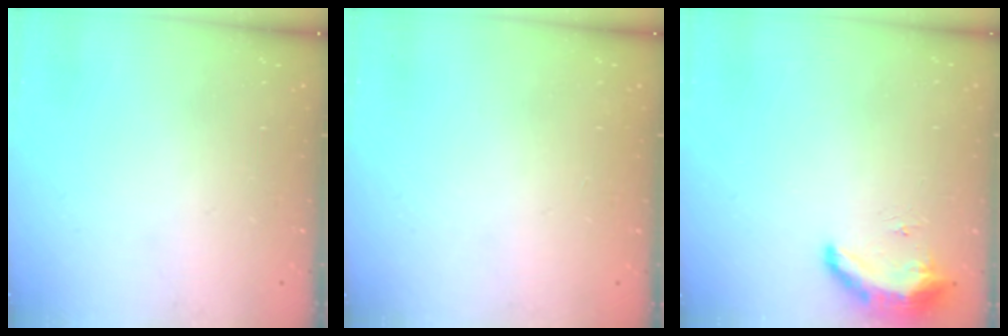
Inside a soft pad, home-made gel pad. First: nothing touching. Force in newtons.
{"total": 0.0}
{"total": 16.1, "press": 10.6, "slide": 12.1}